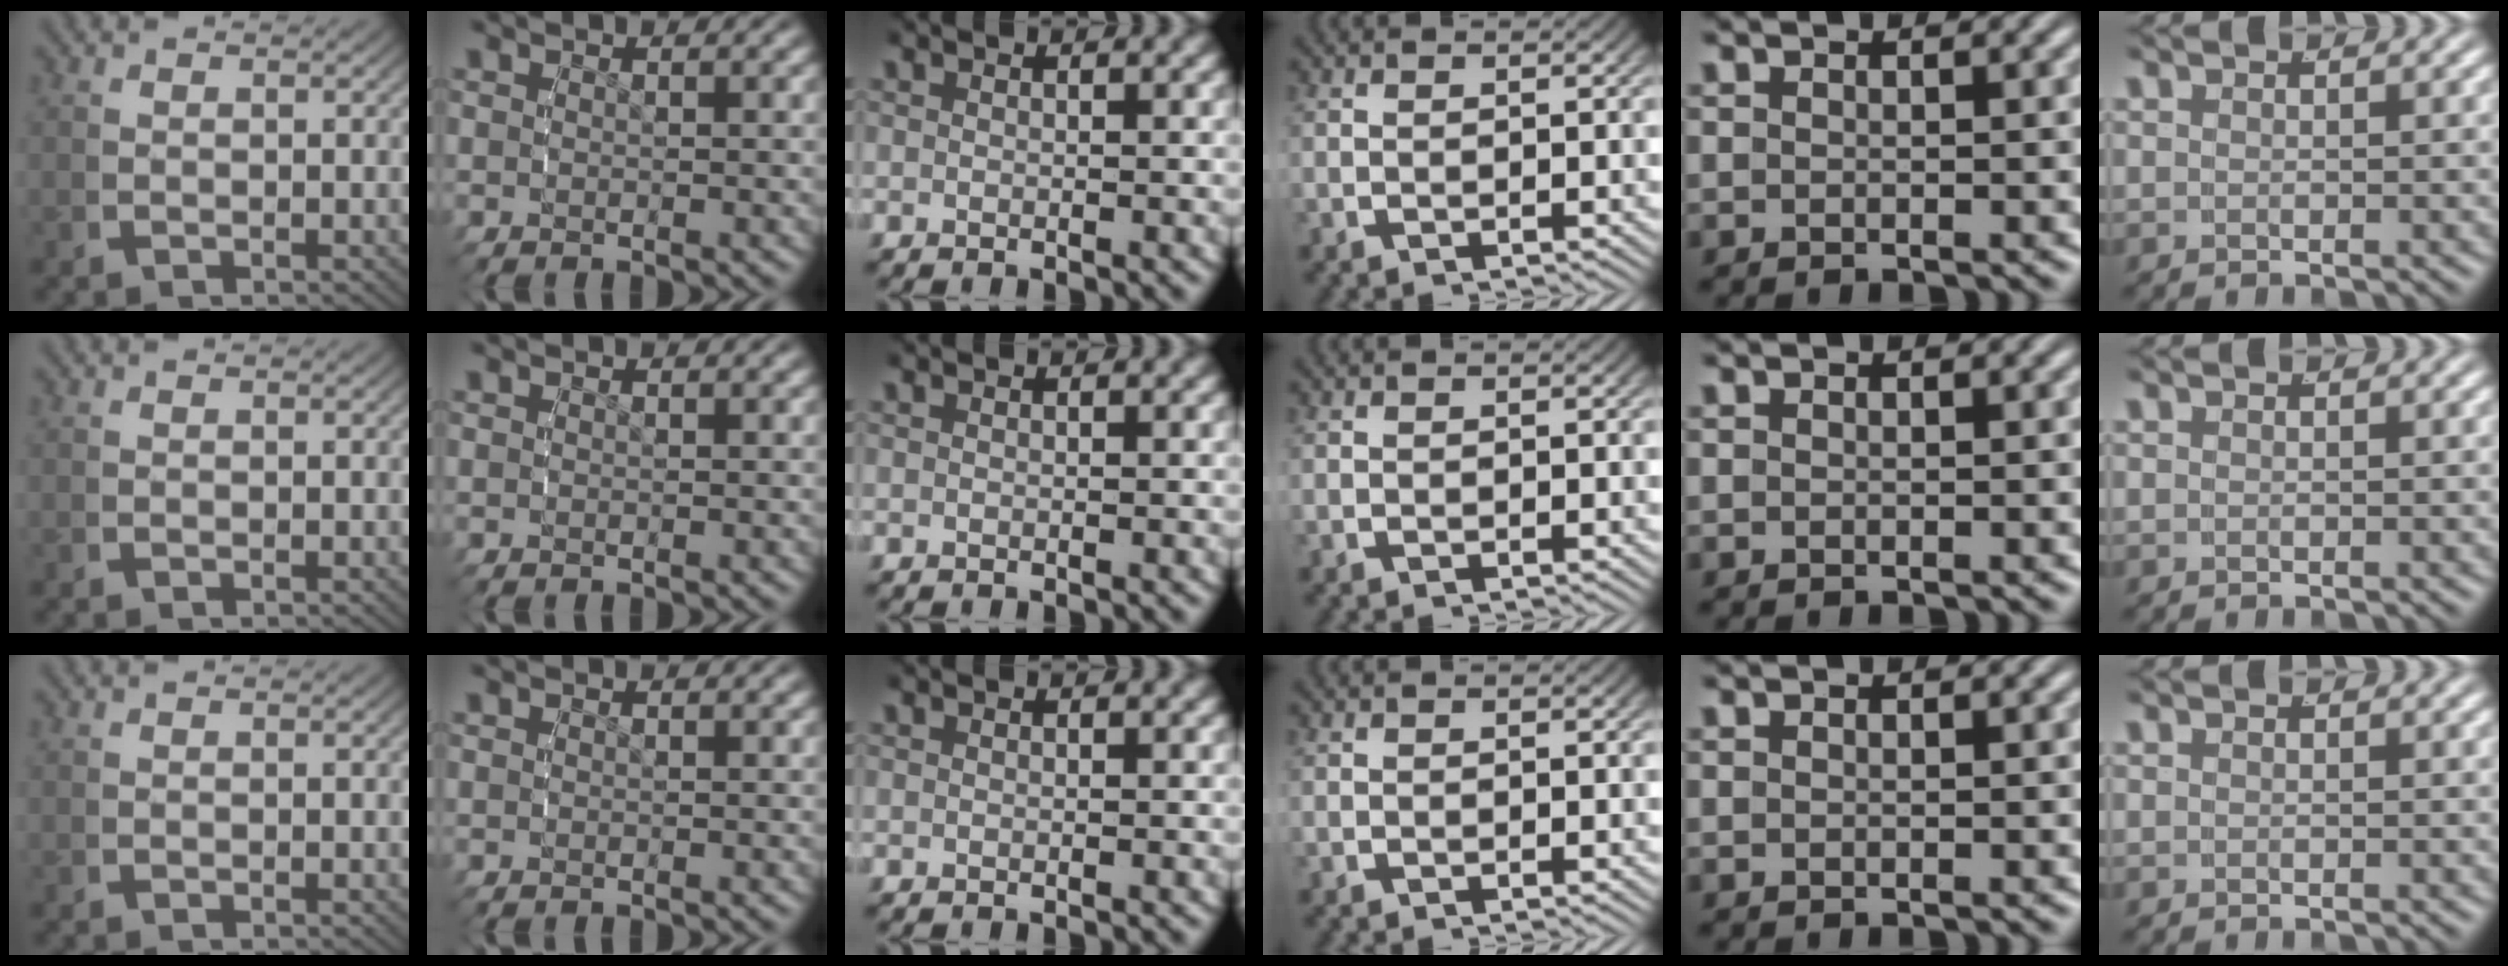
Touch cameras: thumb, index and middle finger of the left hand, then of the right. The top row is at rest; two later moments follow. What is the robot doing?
{"motion": "reach", "object": "measuring cup"}